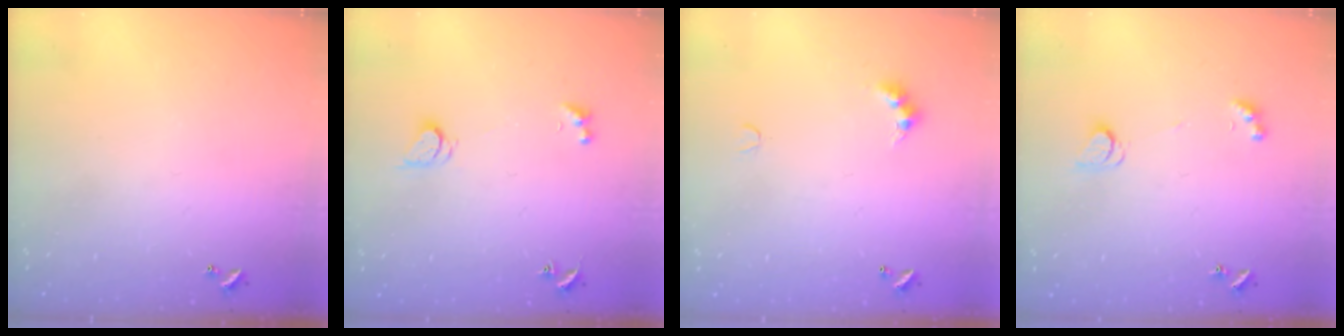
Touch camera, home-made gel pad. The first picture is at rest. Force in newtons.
{"total": 1.7, "press": 1.7, "slide": 0.4}
{"total": 2.9, "press": 2.8, "slide": 0.7}
{"total": 2.5, "press": 2.5, "slide": 0.3}